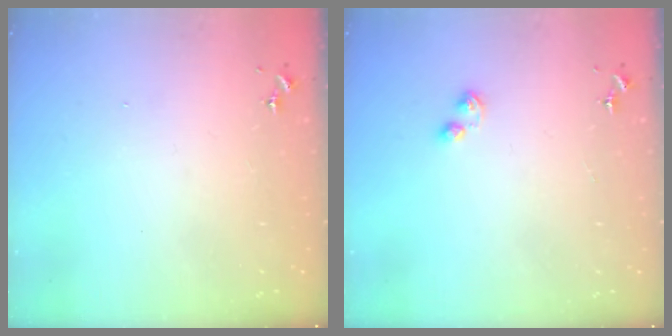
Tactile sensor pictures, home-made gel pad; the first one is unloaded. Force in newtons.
{"total": 3.1, "press": 3.1, "slide": 0.4}